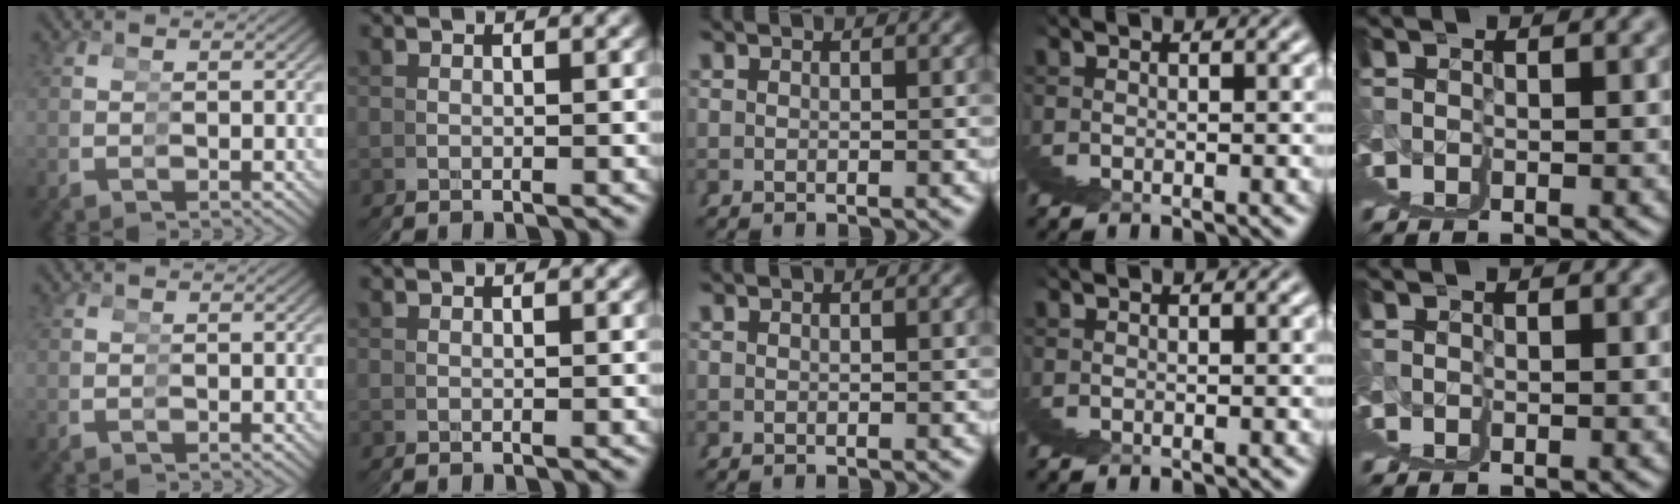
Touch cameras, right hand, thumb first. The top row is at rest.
{}